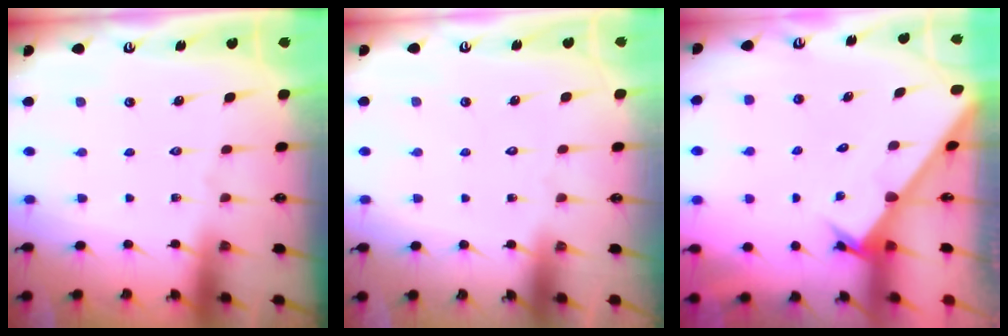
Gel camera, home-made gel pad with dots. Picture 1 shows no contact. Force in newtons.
{"total": 1.7, "press": 1.7, "slide": 0.1}
{"total": 2.7, "press": 2.6, "slide": 0.3}